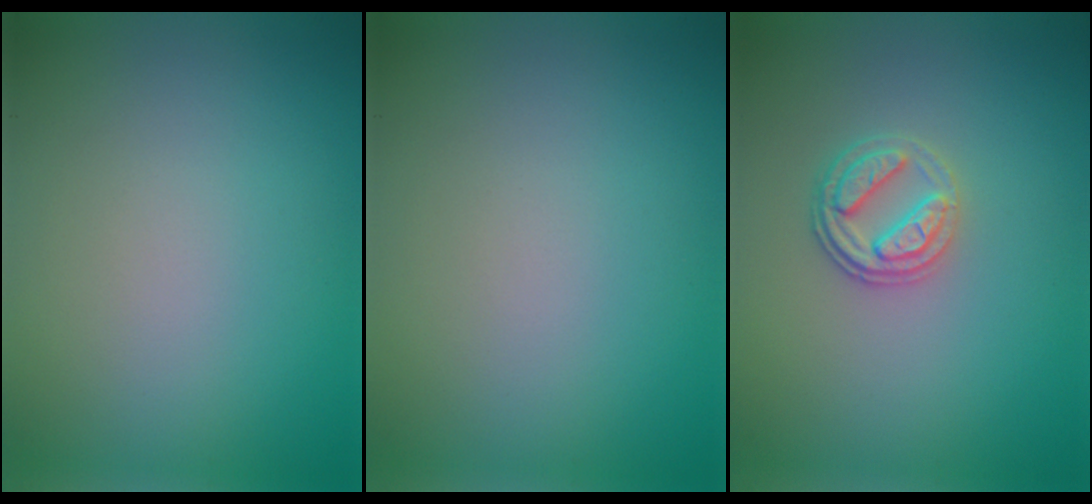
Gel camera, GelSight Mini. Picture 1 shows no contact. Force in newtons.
{"total": 0.0}
{"total": 2.7, "press": 2.4, "slide": 1.1}